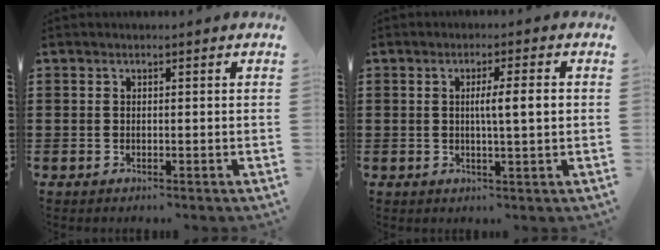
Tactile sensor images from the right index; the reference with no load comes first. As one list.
[{"total": 4.4, "force": [0.4, 0.3, 4.4], "torque": [-0.080, -0.002, 0.003]}]